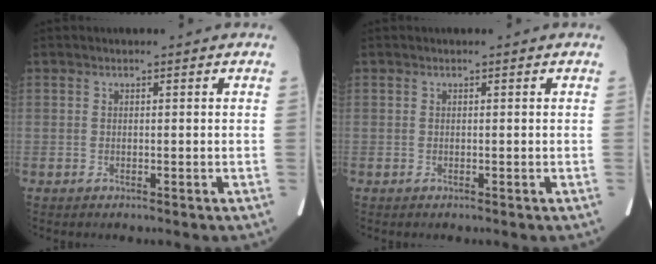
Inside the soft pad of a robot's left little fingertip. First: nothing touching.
{"total": 0.0}